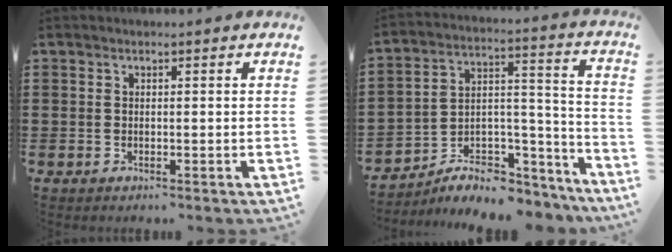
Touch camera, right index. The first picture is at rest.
{"total": 6.9, "force": [-5.8, 3.3, 1.8], "torque": [-0.026, 0.014, -0.105]}